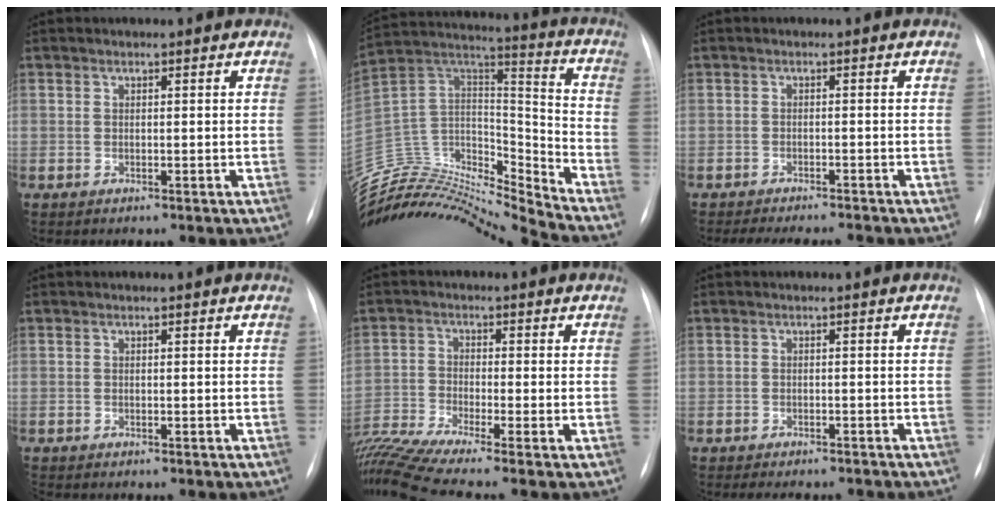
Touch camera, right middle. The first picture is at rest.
{"total": 24.8, "force": [-24.0, 1.8, 6.2], "torque": [-0.127, 0.037, -0.407]}
{"total": 8.2, "force": [-7.6, 1.3, 2.9], "torque": [-0.041, -0.003, -0.100]}
{"total": 0.6, "force": [-0.6, 0.1, 0.2], "torque": [-0.003, 0.000, -0.009]}
{"total": 11.2, "force": [-9.2, -1.3, 6.2], "torque": [-0.136, -0.006, -0.171]}
{"total": 7.1, "force": [-6.3, 2.0, 2.6], "torque": [-0.029, 0.001, -0.074]}